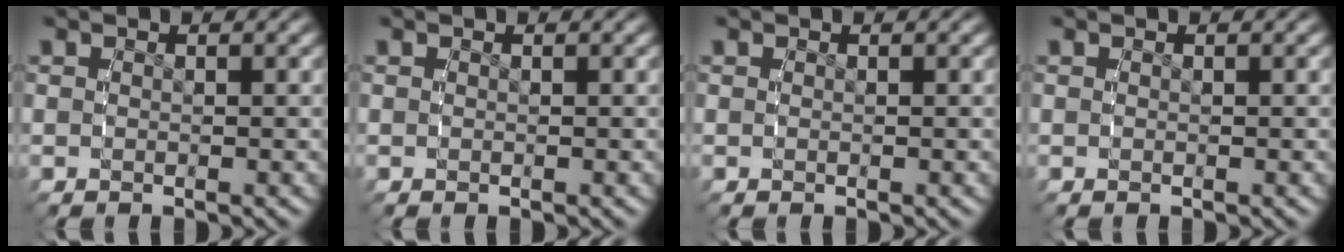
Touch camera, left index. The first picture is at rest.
{"total": 0.0}
{"total": 0.0}
{"total": 0.0}